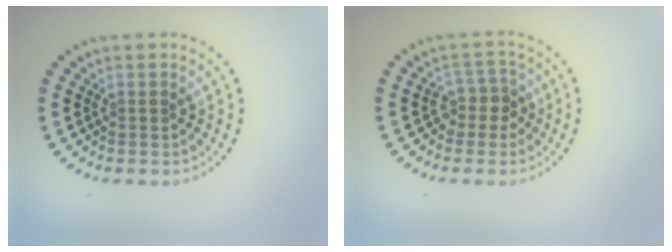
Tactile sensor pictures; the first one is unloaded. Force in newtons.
{"total": 2.1, "press": 1.7, "slide": 1.3}